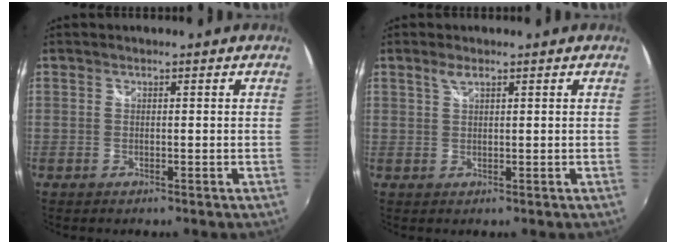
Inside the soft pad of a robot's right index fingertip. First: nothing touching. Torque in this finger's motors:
{"motor_torque": [0.00, 0.00, 0.04, 0.02]}